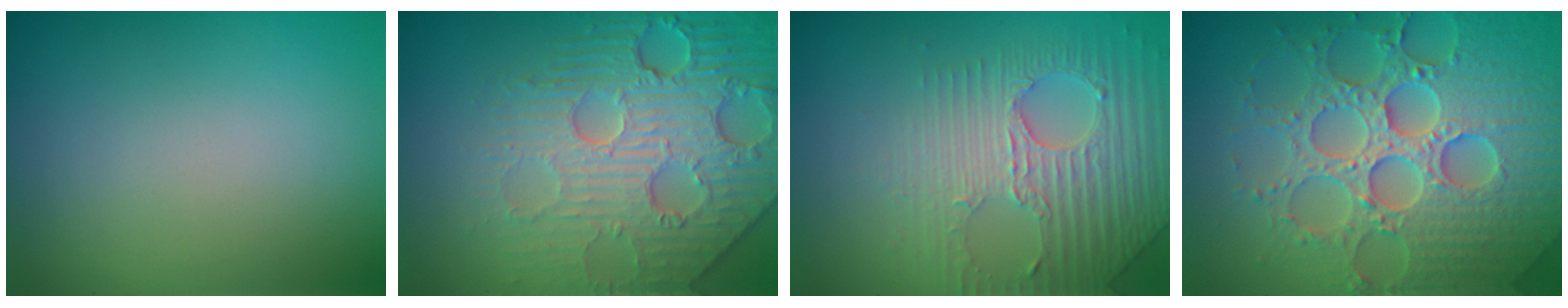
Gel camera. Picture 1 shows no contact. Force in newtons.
{"total": 6.7, "press": 5.5, "slide": 3.8}
{"total": 4.0, "press": 3.8, "slide": 1.1}
{"total": 8.1, "press": 7.9, "slide": 1.7}